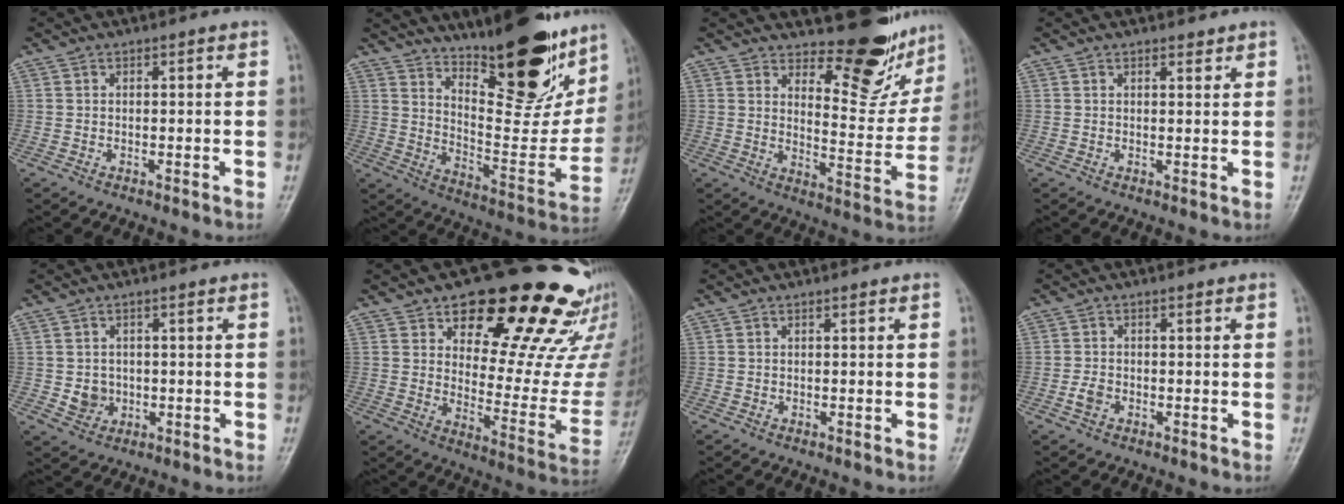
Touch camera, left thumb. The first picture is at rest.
{"total": 26.4, "force": [18.1, 9.0, 17.0], "torque": [-0.200, -0.109, 0.276]}
{"total": 14.0, "force": [11.9, 4.9, 5.7], "torque": [-0.035, -0.115, 0.159]}
{"total": 1.5, "force": [1.3, 0.6, 0.4], "torque": [0.002, -0.011, 0.018]}
{"total": 3.6, "force": [-0.1, 3.3, 1.6], "torque": [-0.010, 0.000, 0.008]}
{"total": 25.6, "force": [19.1, 8.9, 14.5], "torque": [-0.134, -0.119, 0.253]}
{"total": 0.0}
{"total": 2.0, "force": [-0.5, 1.4, 1.3], "torque": [-0.026, 0.004, -0.011]}